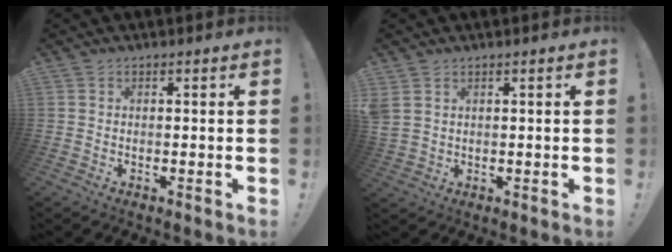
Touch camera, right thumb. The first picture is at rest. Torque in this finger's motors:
{"motor_torque": [0.22, 0.25, 0.76, 0.20, 0.08]}